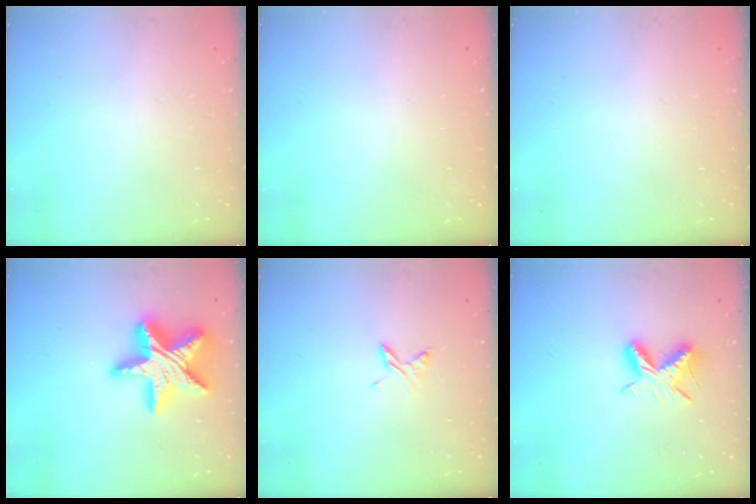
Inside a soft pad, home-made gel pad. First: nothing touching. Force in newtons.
{"total": 0.0}
{"total": 0.0}
{"total": 24.1, "press": 24.0, "slide": 2.3}
{"total": 5.1, "press": 5.1, "slide": 0.6}
{"total": 8.7, "press": 8.7, "slide": 0.9}